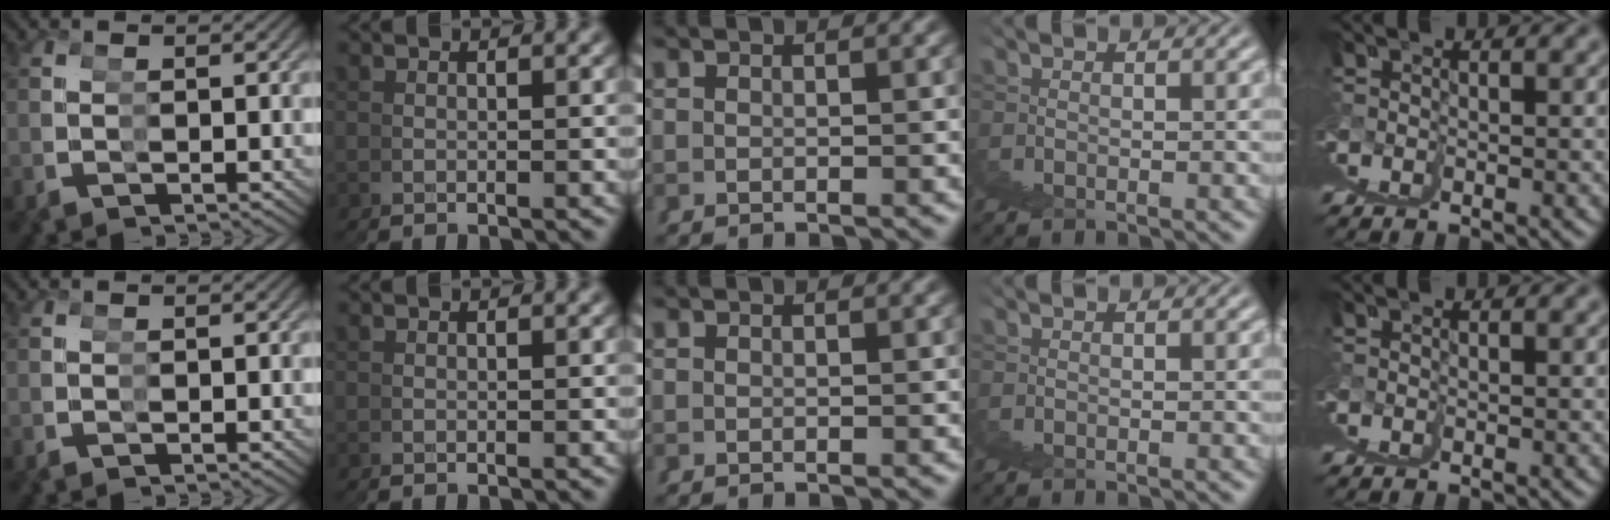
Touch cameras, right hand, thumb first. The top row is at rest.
{}